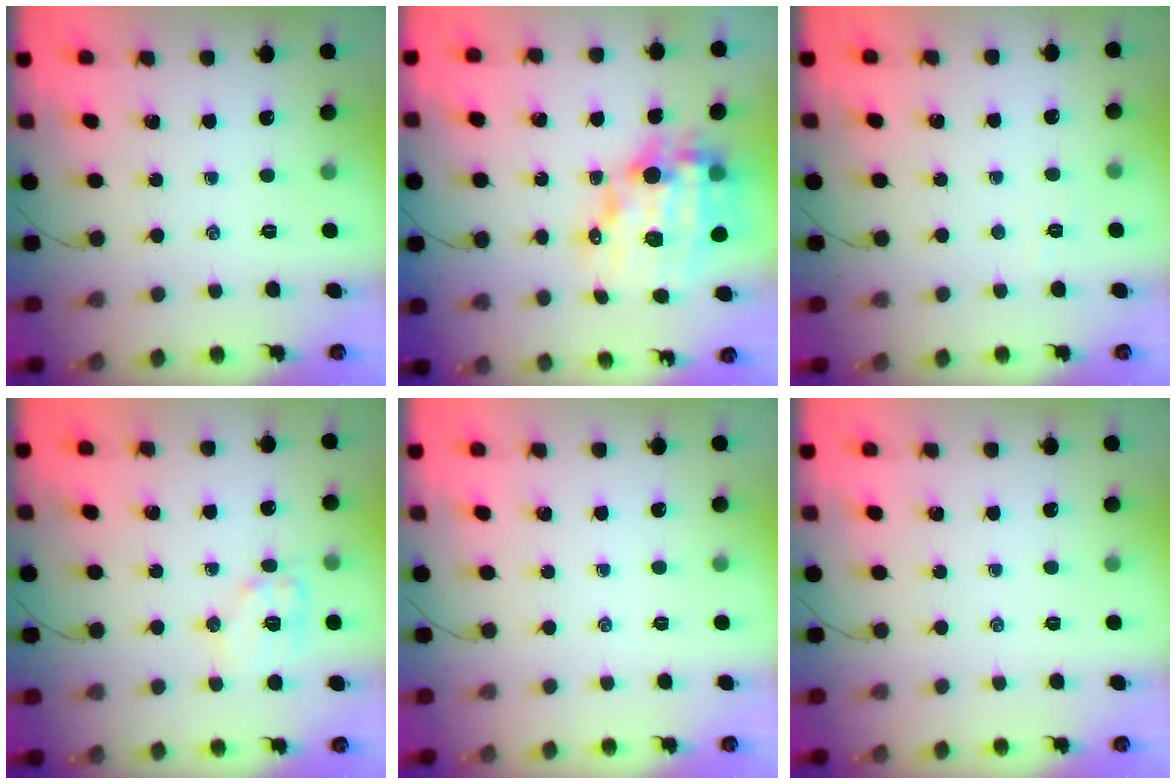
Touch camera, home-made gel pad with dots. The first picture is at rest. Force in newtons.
{"total": 15.6, "press": 15.1, "slide": 3.7}
{"total": 2.5, "press": 2.4, "slide": 0.7}
{"total": 9.0, "press": 9.0, "slide": 0.3}
{"total": 0.0}
{"total": 0.0}